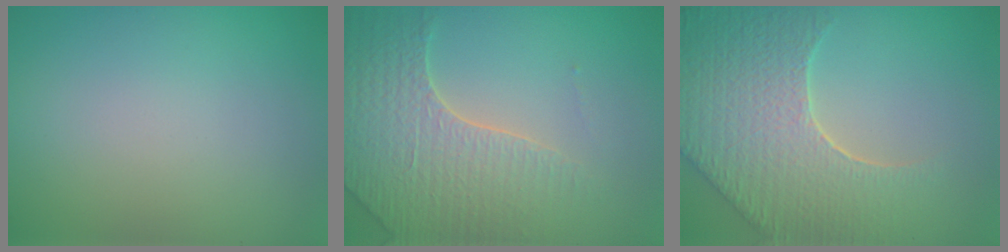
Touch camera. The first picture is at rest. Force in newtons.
{"total": 4.3, "press": 4.2, "slide": 0.8}
{"total": 8.6, "press": 6.4, "slide": 5.7}